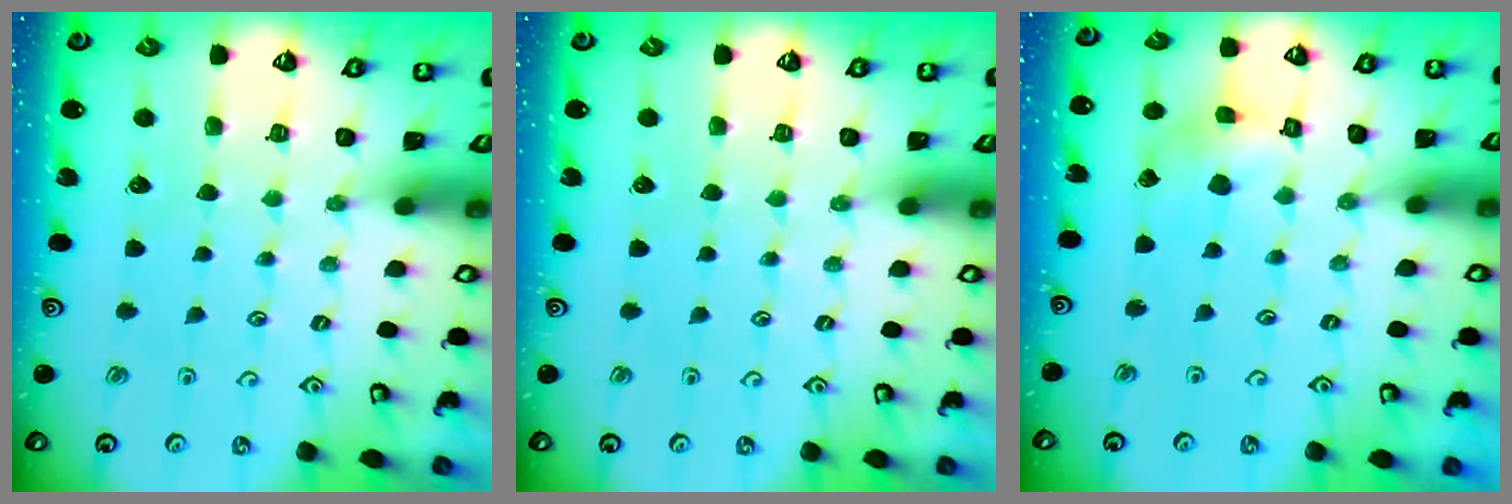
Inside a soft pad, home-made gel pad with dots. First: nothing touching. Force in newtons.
{"total": 0.0}
{"total": 5.2, "press": 5.2, "slide": 0.5}